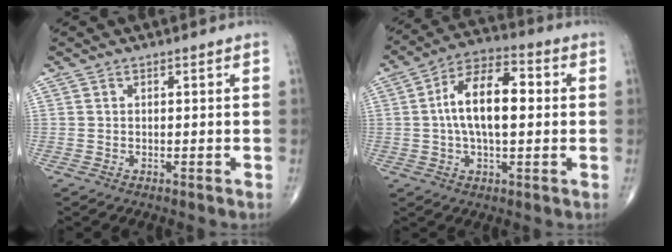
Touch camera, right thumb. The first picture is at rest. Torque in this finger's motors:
{"motor_torque": [0.34, 0.65, 0.60, -0.28, 0.10]}